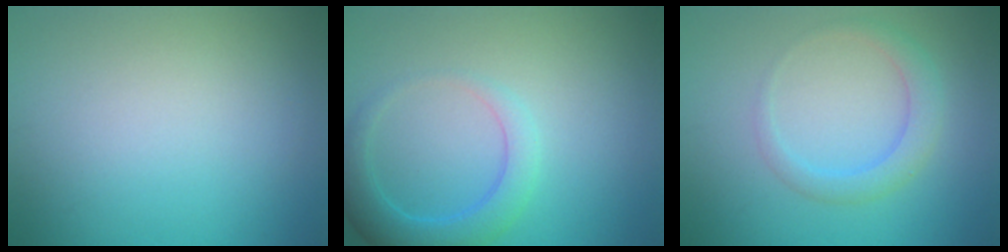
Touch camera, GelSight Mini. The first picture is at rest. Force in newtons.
{"total": 3.4, "press": 3.4, "slide": 0.2}
{"total": 2.6, "press": 2.6, "slide": 0.1}